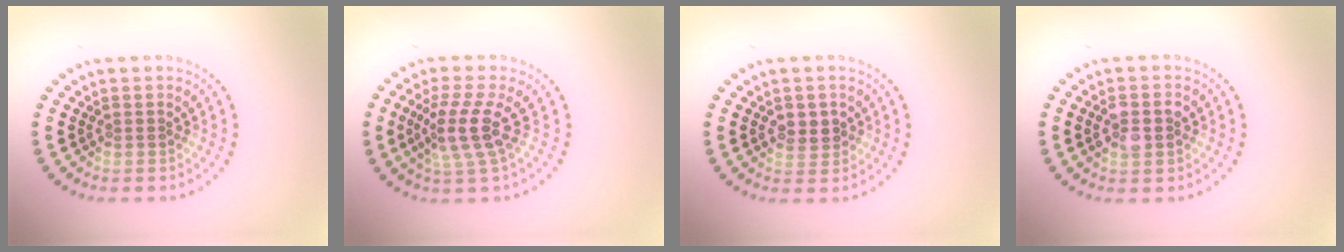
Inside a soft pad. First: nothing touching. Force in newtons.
{"total": 3.5, "press": 2.8, "slide": 2.2}
{"total": 2.0, "press": 1.8, "slide": 0.8}
{"total": 2.6, "press": 2.6, "slide": 0.2}